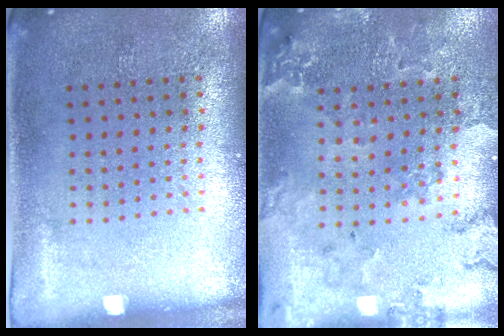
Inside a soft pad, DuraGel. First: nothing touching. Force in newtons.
{"total": 0.7, "press": 0.7, "slide": 0.2}